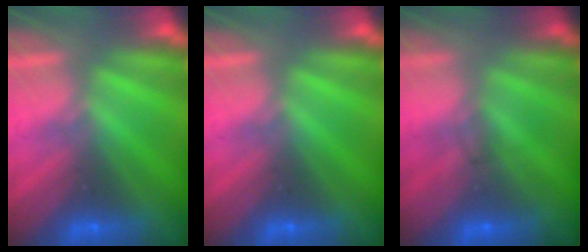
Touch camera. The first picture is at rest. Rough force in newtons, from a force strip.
{"total": 0.0}
{"total": 1.6}